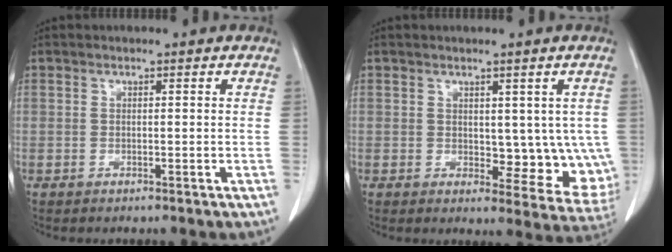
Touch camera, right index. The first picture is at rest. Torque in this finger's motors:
{"motor_torque": [0.15, 0.08, 0.10, 0.00]}